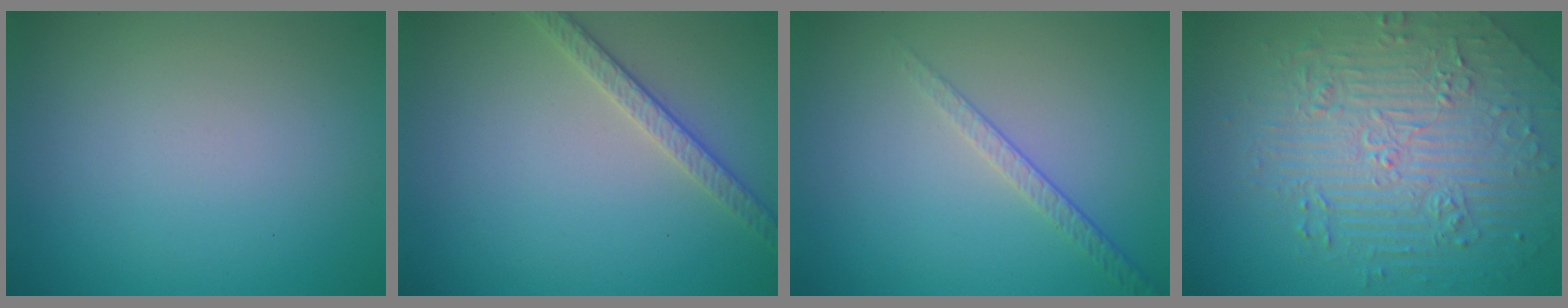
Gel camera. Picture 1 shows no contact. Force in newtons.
{"total": 2.6, "press": 2.5, "slide": 0.8}
{"total": 1.6, "press": 1.0, "slide": 1.3}
{"total": 5.3, "press": 5.0, "slide": 1.6}